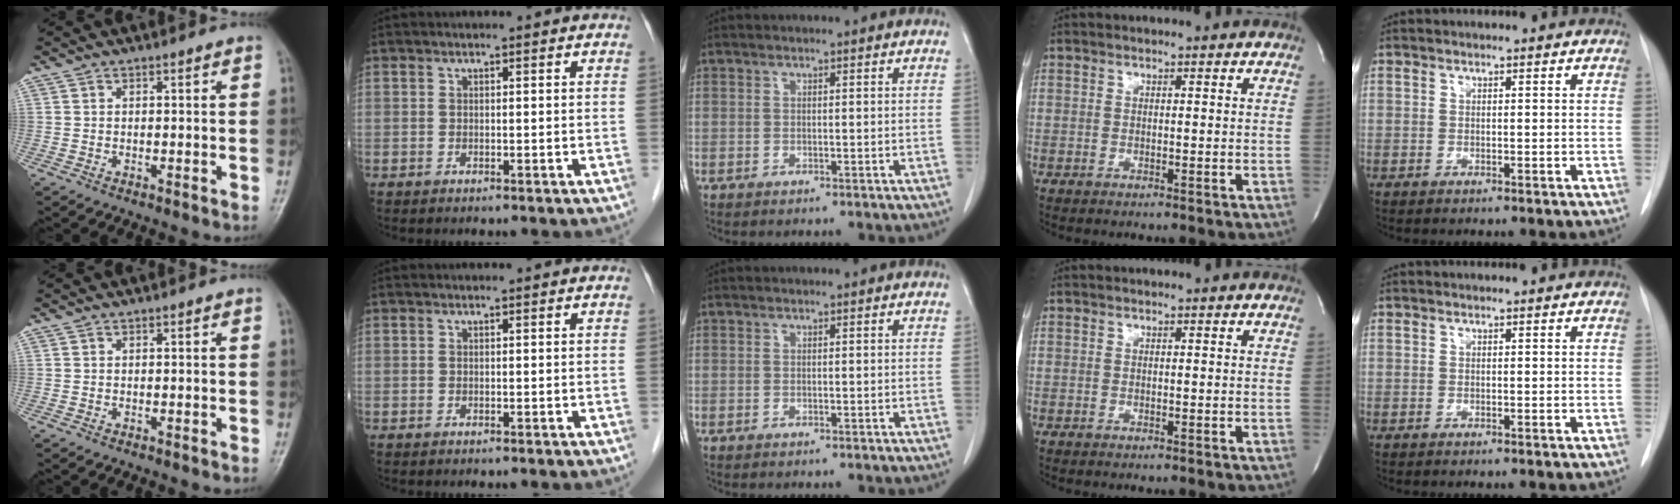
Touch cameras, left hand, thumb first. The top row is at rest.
{}